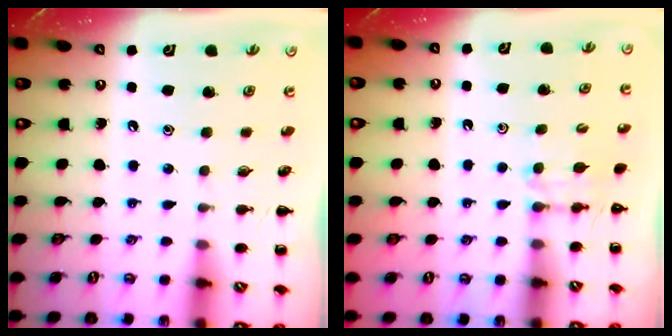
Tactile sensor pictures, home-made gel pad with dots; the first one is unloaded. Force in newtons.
{"total": 5.0, "press": 4.7, "slide": 1.6}